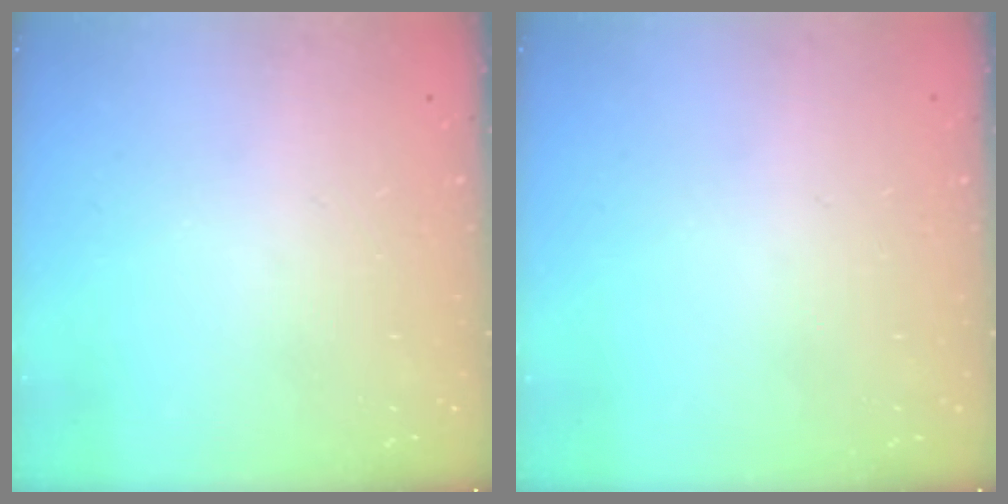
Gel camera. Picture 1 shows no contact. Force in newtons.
{"total": 0.0}